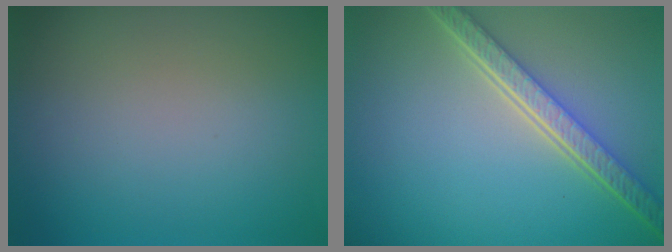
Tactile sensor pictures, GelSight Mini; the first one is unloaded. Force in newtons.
{"total": 5.6, "press": 4.0, "slide": 3.9}